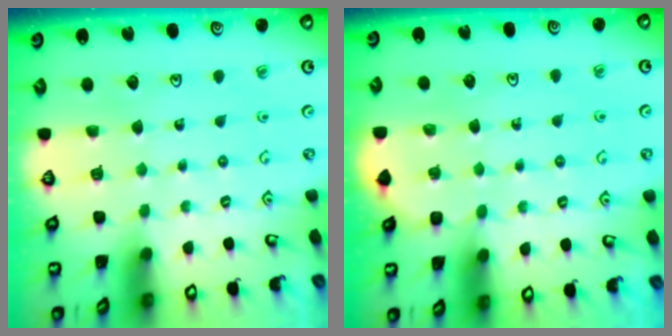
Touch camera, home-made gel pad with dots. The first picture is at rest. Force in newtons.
{"total": 2.7, "press": 2.7, "slide": 0.3}